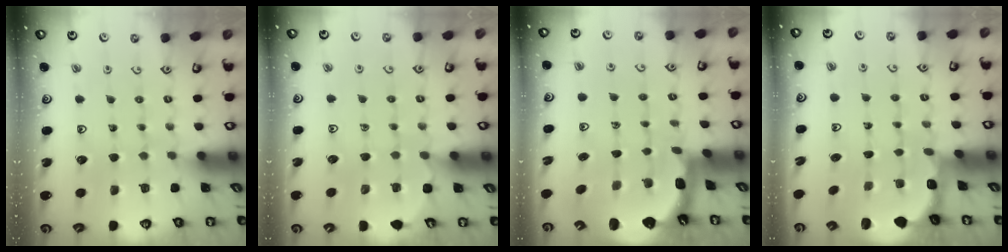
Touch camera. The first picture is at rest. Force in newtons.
{"total": 4.9, "press": 4.6, "slide": 1.6}
{"total": 2.7, "press": 1.5, "slide": 2.3}
{"total": 1.9, "press": 1.8, "slide": 0.8}